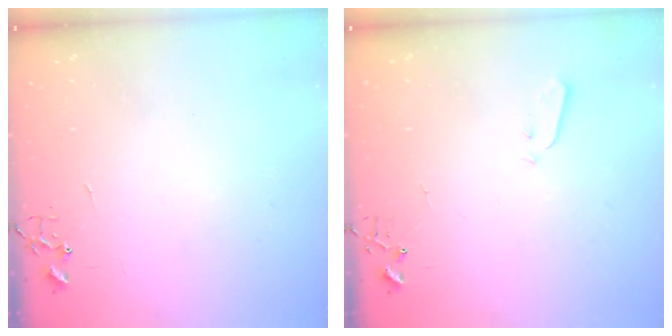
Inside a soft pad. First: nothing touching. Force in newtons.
{"total": 2.5, "press": 2.5, "slide": 0.4}